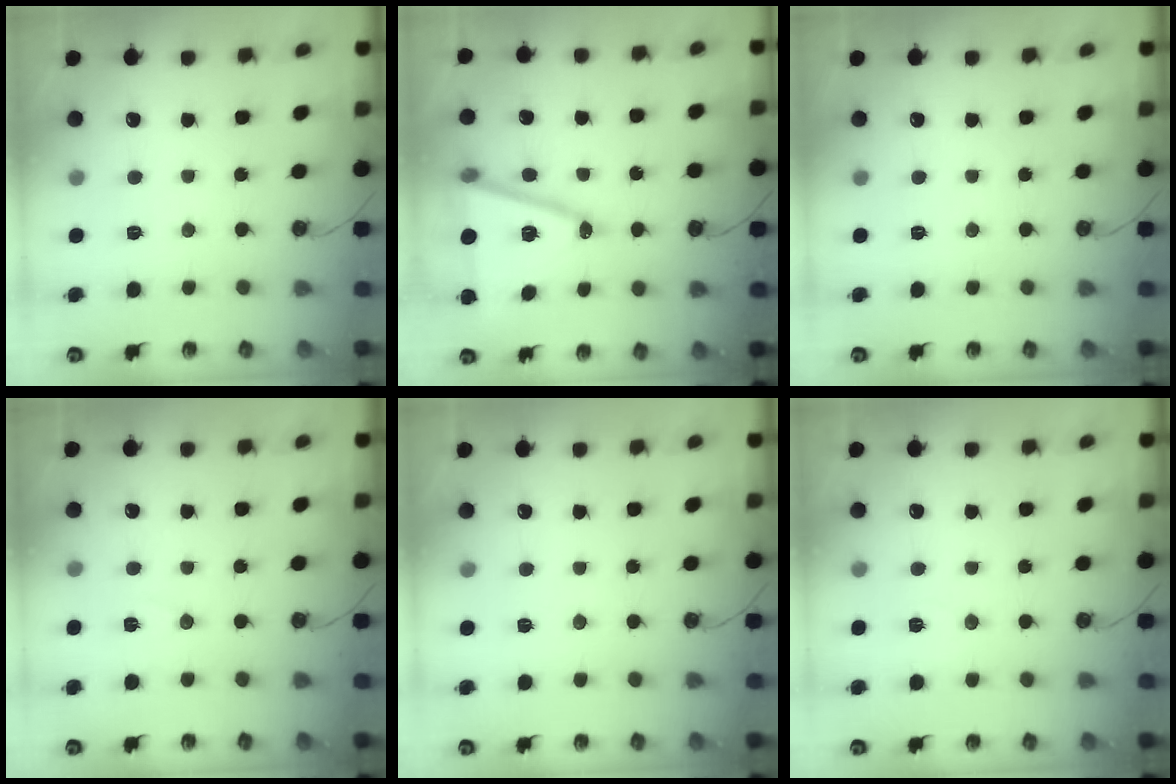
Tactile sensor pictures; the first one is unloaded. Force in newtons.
{"total": 17.8, "press": 17.4, "slide": 3.8}
{"total": 0.0}
{"total": 6.7, "press": 5.0, "slide": 4.5}
{"total": 2.5, "press": 2.2, "slide": 1.1}
{"total": 7.0, "press": 5.5, "slide": 4.4}